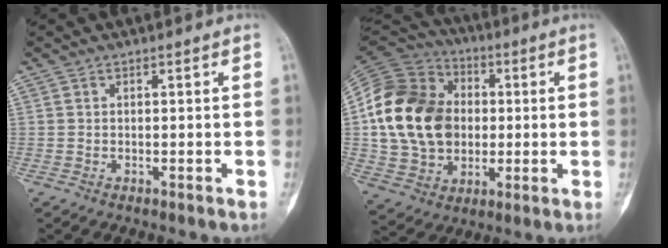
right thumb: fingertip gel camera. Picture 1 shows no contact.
{"total": 23.1, "force": [1.3, 17.7, 14.7], "torque": [-0.276, 0.018, 0.030]}